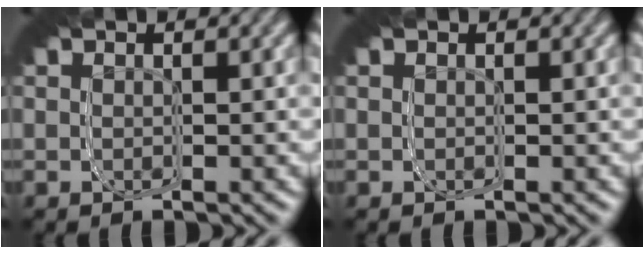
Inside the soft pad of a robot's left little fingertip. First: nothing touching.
{"total": 0.0}